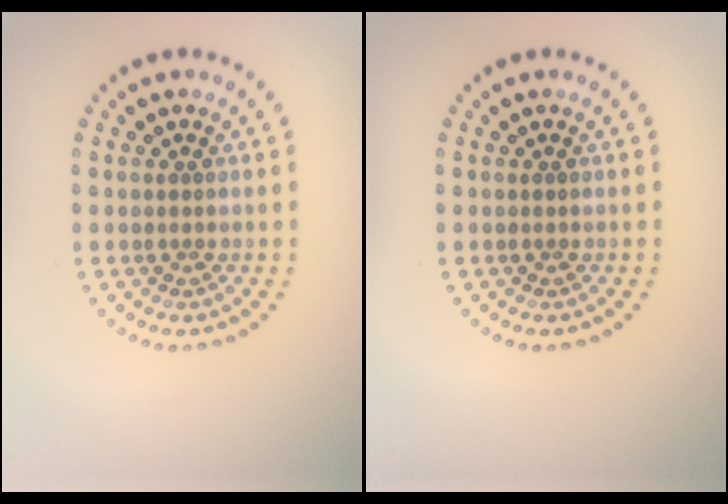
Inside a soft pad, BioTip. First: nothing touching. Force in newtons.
{"total": 0.0}